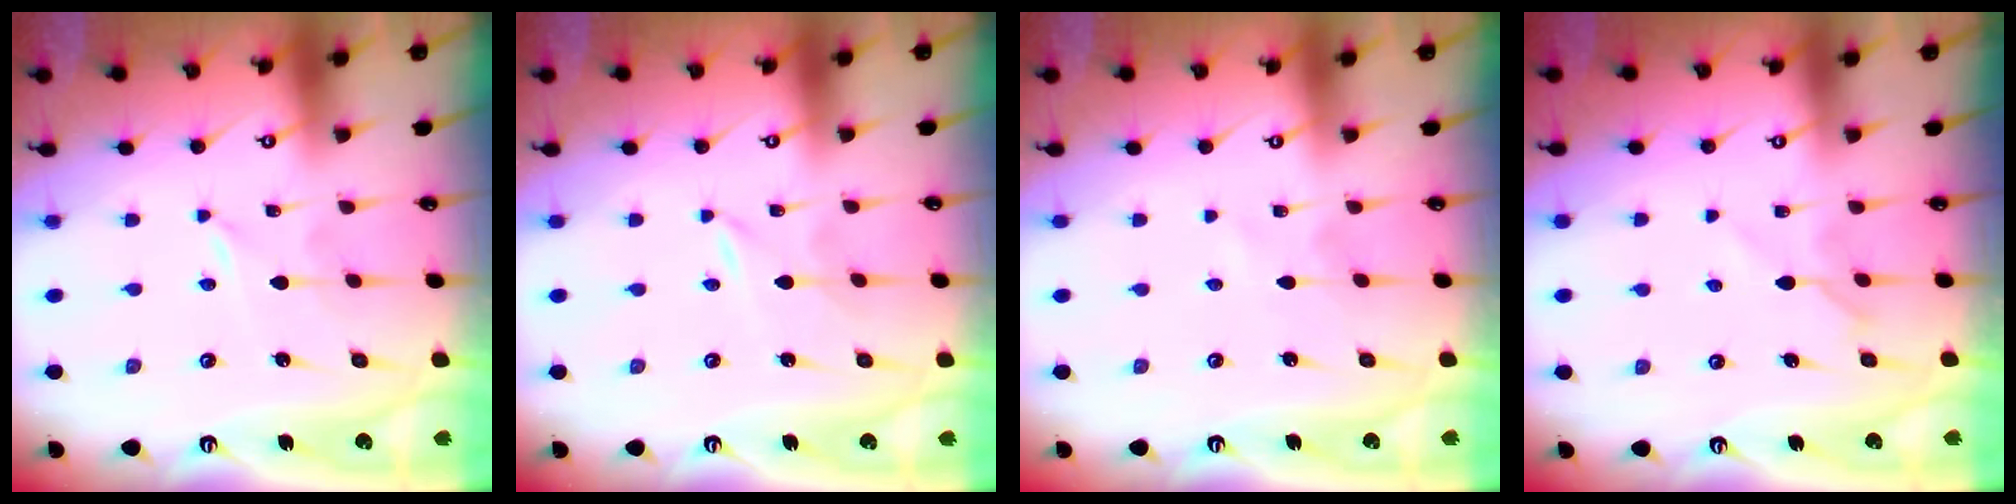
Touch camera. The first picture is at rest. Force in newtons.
{"total": 0.0}
{"total": 1.1, "press": 1.1, "slide": 0.2}
{"total": 5.7, "press": 5.7, "slide": 0.9}